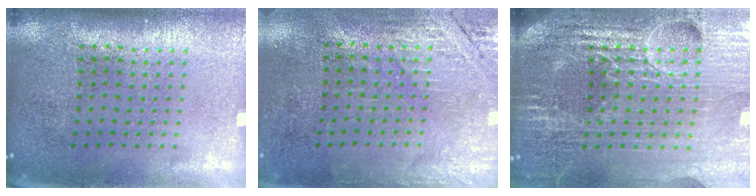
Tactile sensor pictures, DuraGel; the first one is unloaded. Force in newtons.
{"total": 2.7, "press": 2.4, "slide": 1.2}
{"total": 6.1, "press": 5.4, "slide": 2.8}